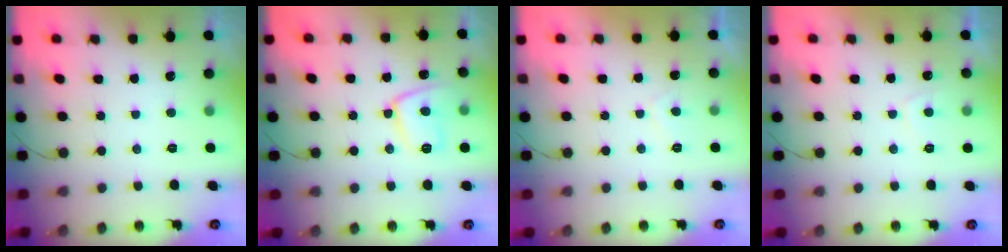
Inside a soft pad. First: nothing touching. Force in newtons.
{"total": 11.1, "press": 11.1, "slide": 0.8}
{"total": 1.7, "press": 1.5, "slide": 0.7}
{"total": 1.8, "press": 1.6, "slide": 0.7}